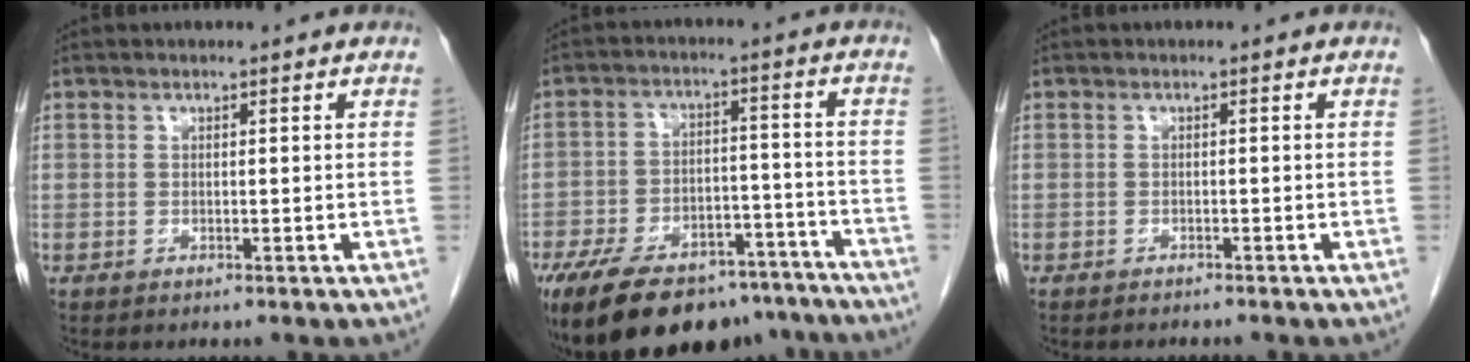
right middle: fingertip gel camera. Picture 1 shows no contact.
{"total": 22.3, "force": [-17.3, 9.3, 10.5], "torque": [-0.186, 0.006, -0.252]}
{"total": 1.5, "force": [-1.4, 0.2, 0.2], "torque": [-0.001, -0.002, -0.018]}